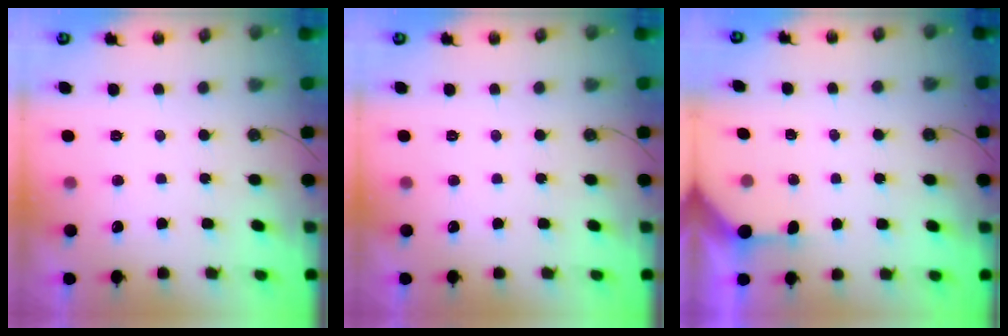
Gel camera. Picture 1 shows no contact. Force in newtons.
{"total": 0.0}
{"total": 2.8, "press": 2.8, "slide": 0.3}